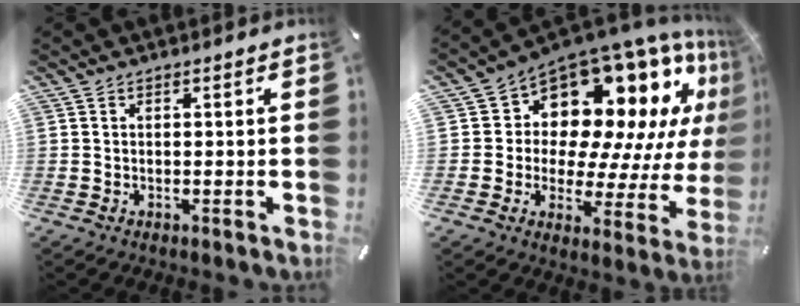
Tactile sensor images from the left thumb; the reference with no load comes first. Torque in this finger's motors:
{"motor_torque": [1.42, 1.98, 2.09, -0.69, 0.37]}